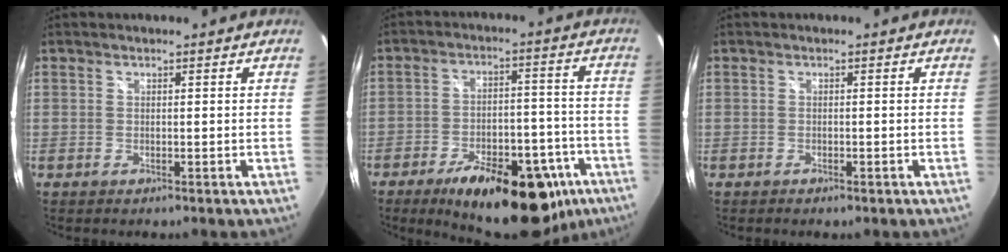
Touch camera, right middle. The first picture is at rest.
{"total": 22.1, "force": [-14.0, 9.8, 14.0], "torque": [-0.208, -0.002, -0.179]}
{"total": 1.0, "force": [-0.7, 0.4, 0.5], "torque": [-0.009, -0.004, -0.012]}